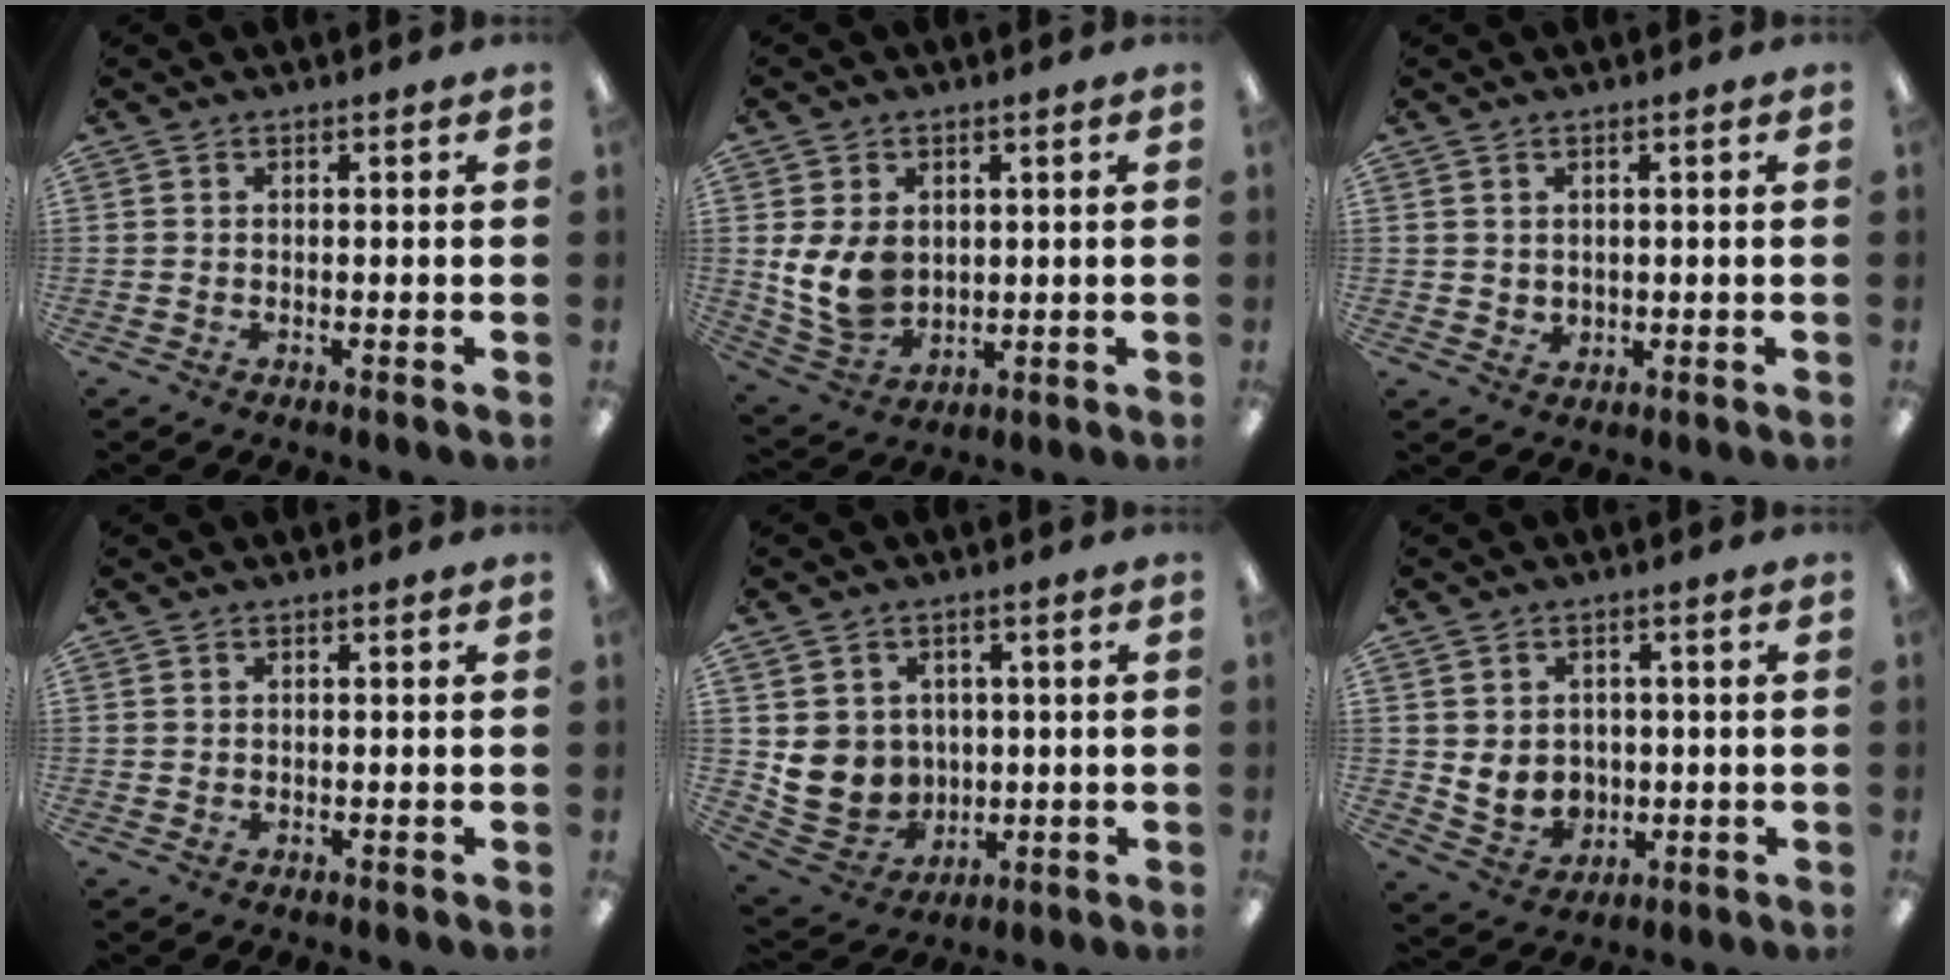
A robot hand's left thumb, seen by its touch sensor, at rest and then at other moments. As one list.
[{"total": 9.4, "force": [1.6, 7.2, 5.8], "torque": [-0.131, -0.005, 0.032]}, {"total": 2.3, "force": [1.6, 1.6, 0.4], "torque": [-0.002, -0.006, 0.029]}, {"total": 0.6, "force": [0.4, 0.5, 0.2], "torque": [-0.004, 0.003, 0.006]}, {"total": 7.7, "force": [1.3, 7.5, 0.9], "torque": [-0.036, -0.004, 0.038]}, {"total": 6.3, "force": [0.9, 5.7, 2.5], "torque": [-0.055, -0.004, 0.022]}]